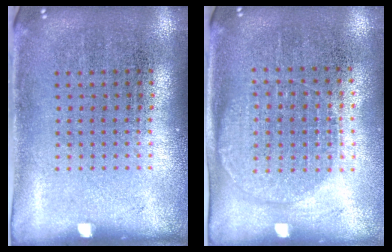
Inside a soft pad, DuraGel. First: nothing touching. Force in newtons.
{"total": 1.4, "press": 1.2, "slide": 0.6}